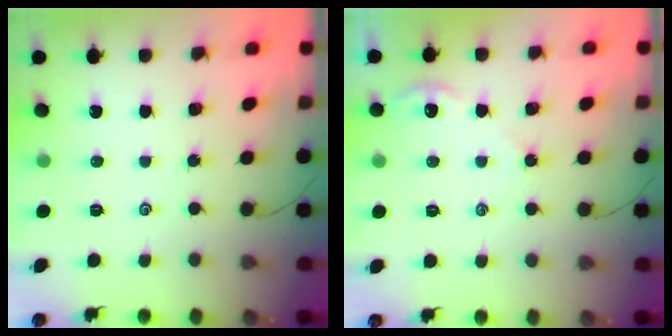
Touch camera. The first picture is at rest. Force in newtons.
{"total": 2.4, "press": 2.4, "slide": 0.4}